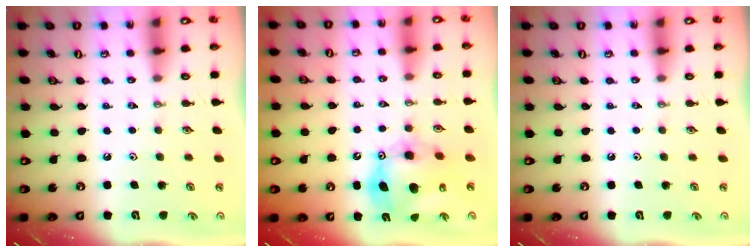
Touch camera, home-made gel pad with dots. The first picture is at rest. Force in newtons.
{"total": 13.5, "press": 13.4, "slide": 1.3}
{"total": 0.0}